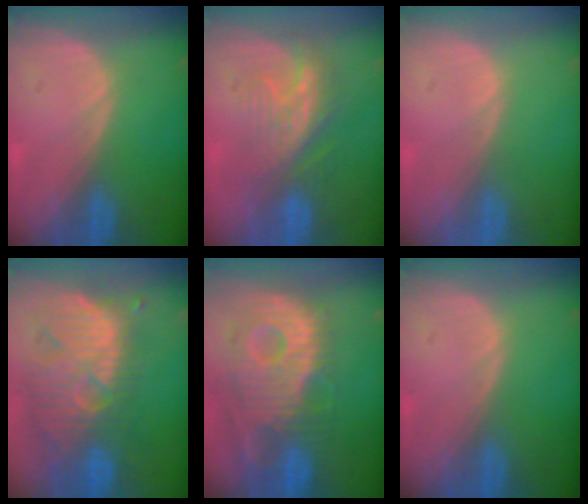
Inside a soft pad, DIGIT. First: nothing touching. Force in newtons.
{"total": 7.6, "press": 7.1, "slide": 2.7}
{"total": 0.0}
{"total": 12.4, "press": 11.1, "slide": 5.5}
{"total": 12.7, "press": 11.1, "slide": 6.2}
{"total": 0.0}